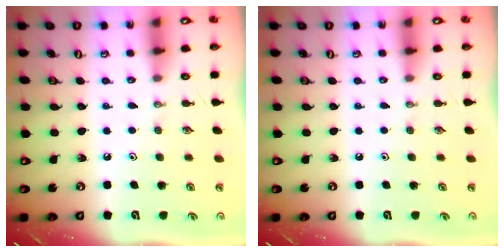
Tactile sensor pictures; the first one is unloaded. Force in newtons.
{"total": 0.0}